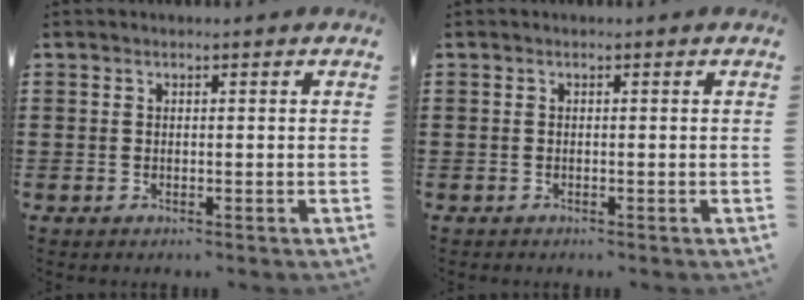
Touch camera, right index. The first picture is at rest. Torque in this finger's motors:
{"motor_torque": [-0.45, 1.25, -1.05, -0.21]}